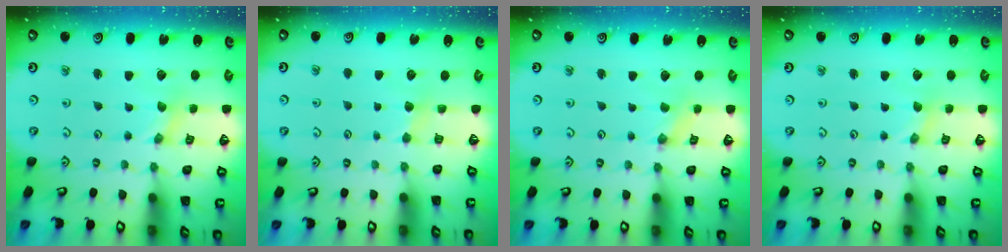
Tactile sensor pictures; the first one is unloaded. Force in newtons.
{"total": 2.9, "press": 2.9, "slide": 0.3}
{"total": 0.0}
{"total": 0.0}